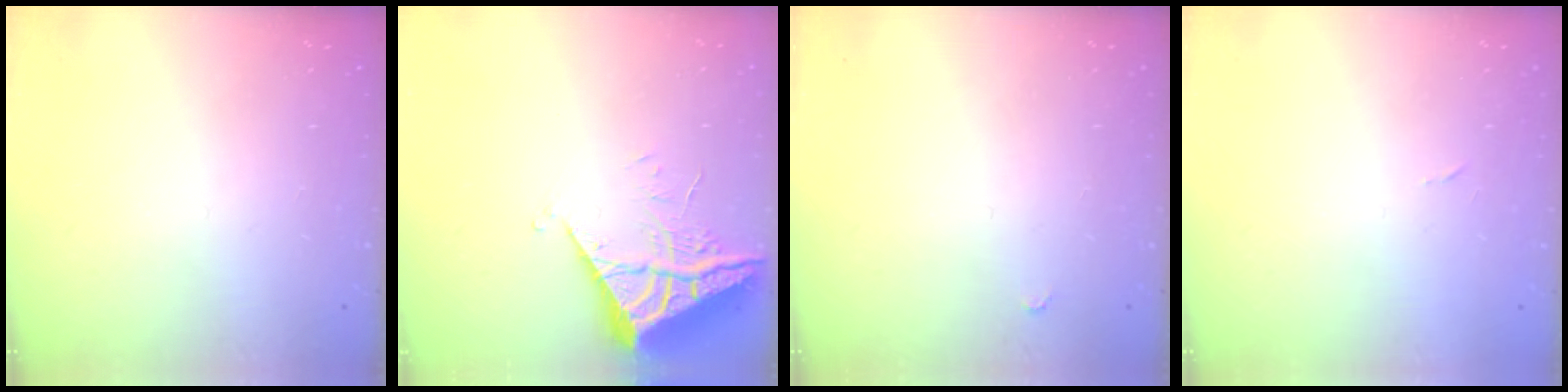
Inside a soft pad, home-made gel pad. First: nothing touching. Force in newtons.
{"total": 6.6, "press": 6.6, "slide": 0.6}
{"total": 2.8, "press": 2.8, "slide": 0.4}
{"total": 2.4, "press": 2.4, "slide": 0.4}